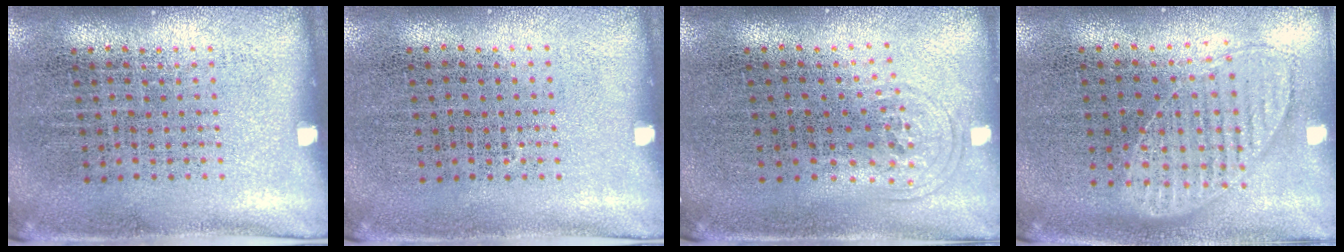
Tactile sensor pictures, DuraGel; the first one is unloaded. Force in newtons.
{"total": 0.0}
{"total": 0.9, "press": 0.7, "slide": 0.6}
{"total": 1.0, "press": 1.0, "slide": 0.3}